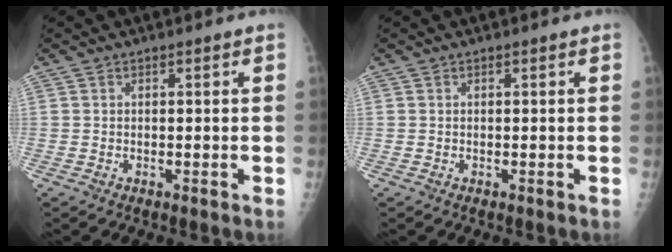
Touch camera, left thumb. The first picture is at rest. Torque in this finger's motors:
{"motor_torque": [0.00, 0.00, -0.03, -0.03, 0.00]}